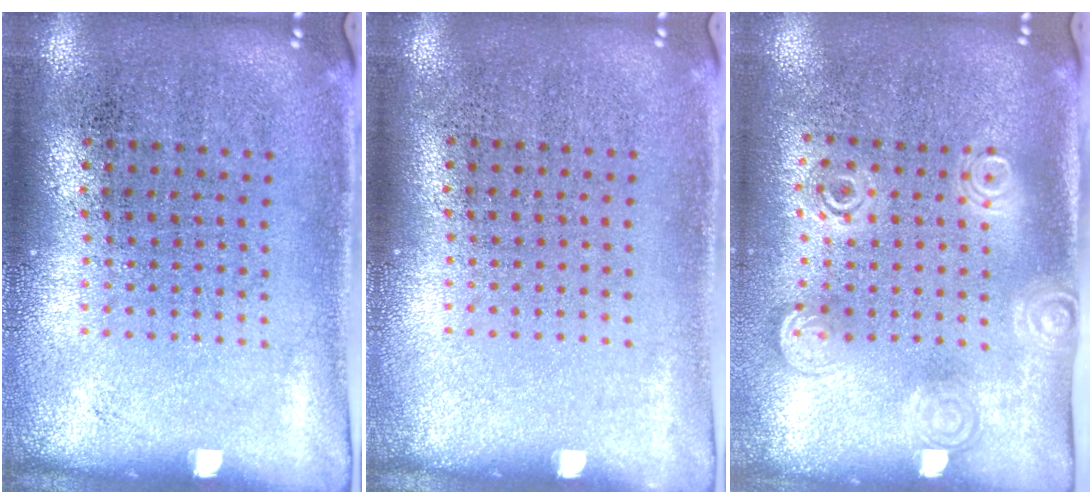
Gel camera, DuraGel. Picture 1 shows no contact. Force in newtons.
{"total": 0.0}
{"total": 1.7, "press": 1.4, "slide": 1.0}